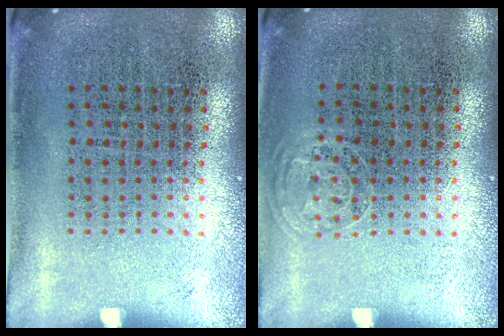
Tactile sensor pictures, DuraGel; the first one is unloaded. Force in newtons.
{"total": 0.7, "press": 0.6, "slide": 0.3}